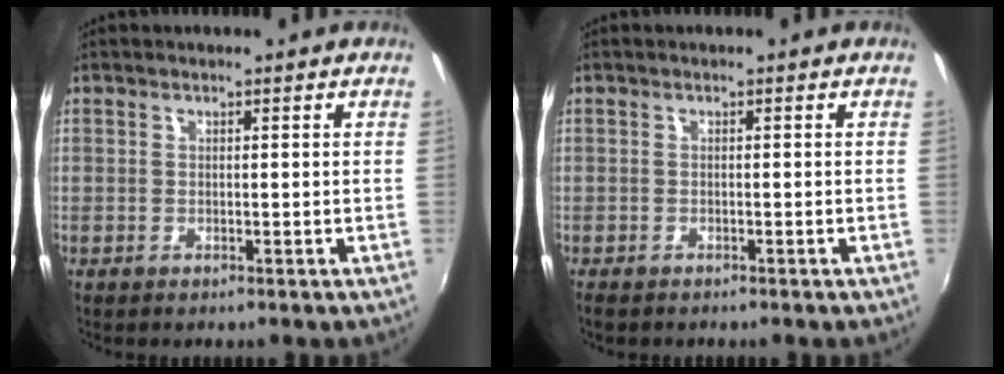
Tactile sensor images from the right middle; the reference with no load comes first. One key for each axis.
{"total": 1.7, "fx": -1.4, "fy": 0.7, "fz": 0.6, "tx": -0.015, "ty": -0.009, "tz": -0.023}